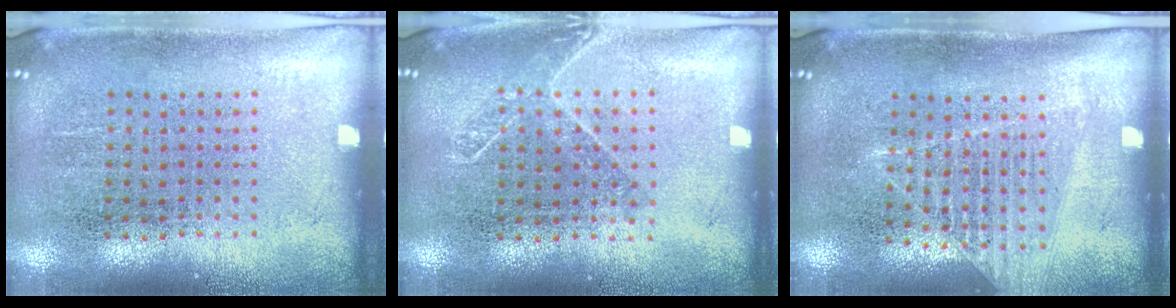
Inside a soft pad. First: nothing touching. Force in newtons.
{"total": 1.3, "press": 1.1, "slide": 0.7}
{"total": 1.1, "press": 1.1, "slide": 0.4}